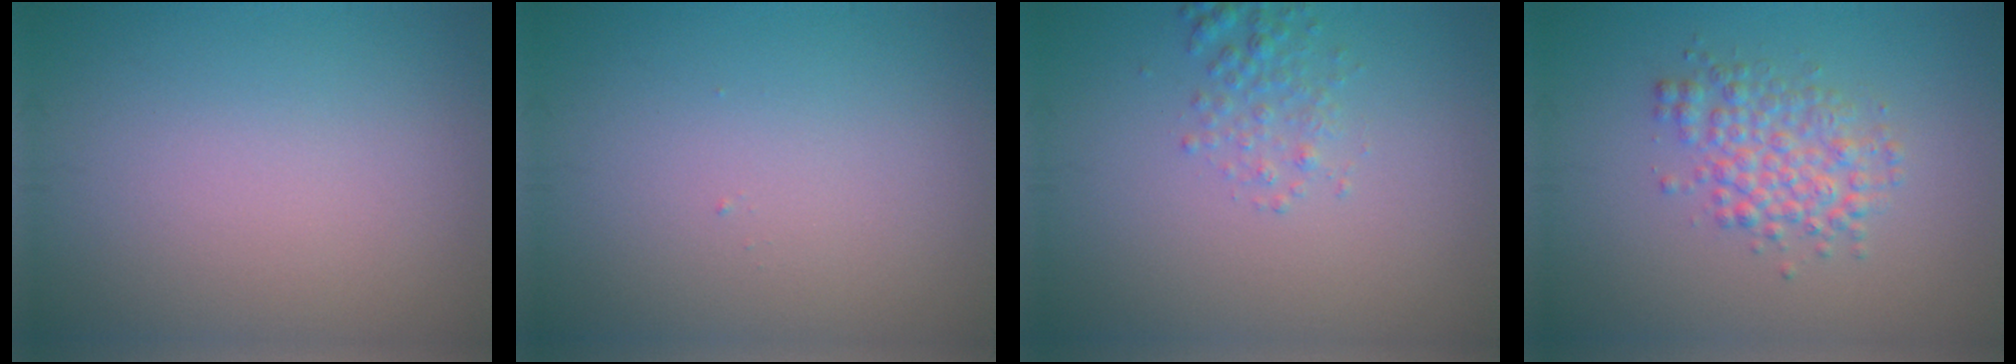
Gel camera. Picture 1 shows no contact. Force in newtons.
{"total": 0.0}
{"total": 1.7, "press": 1.7, "slide": 0.1}
{"total": 3.5, "press": 3.5, "slide": 0.0}